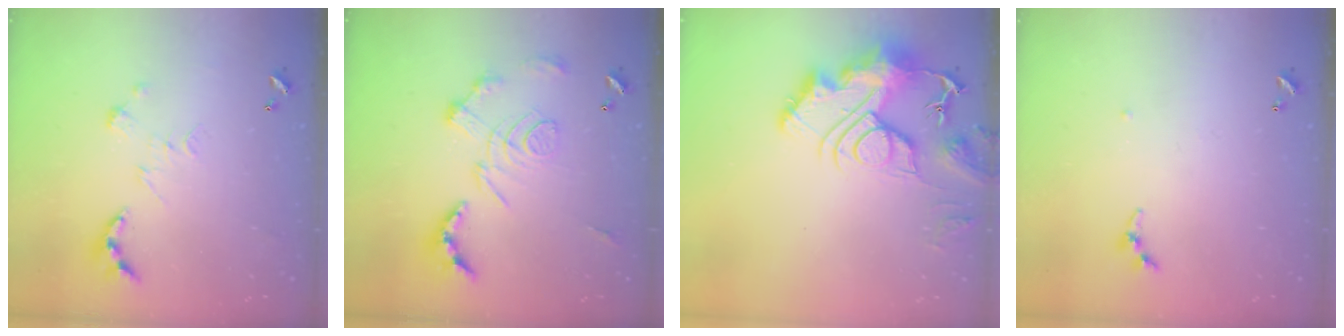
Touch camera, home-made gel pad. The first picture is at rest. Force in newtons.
{"total": 3.4, "press": 2.7, "slide": 2.0}
{"total": 17.8, "press": 17.8, "slide": 1.8}
{"total": 4.0, "press": 3.9, "slide": 0.5}